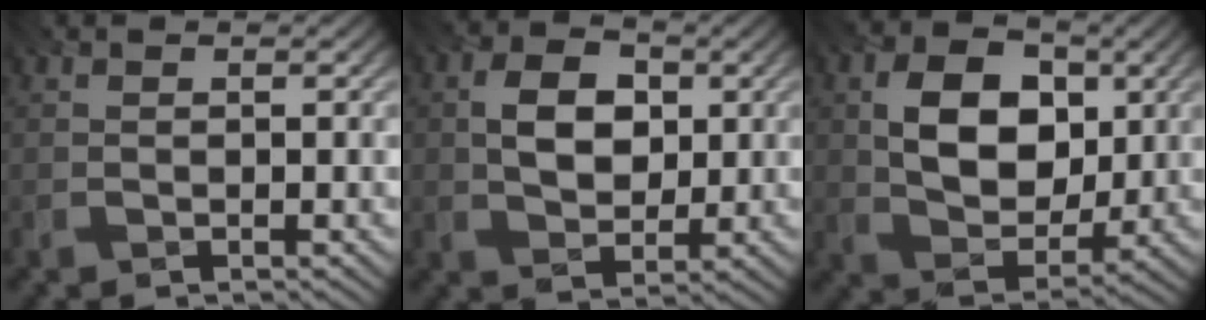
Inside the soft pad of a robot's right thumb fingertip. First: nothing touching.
{"total": 5.7, "force": [-0.1, 3.9, 4.2], "torque": [-0.070, 0.001, -0.011]}
{"total": 9.3, "force": [0.8, 6.4, 6.7], "torque": [-0.131, -0.006, 0.004]}